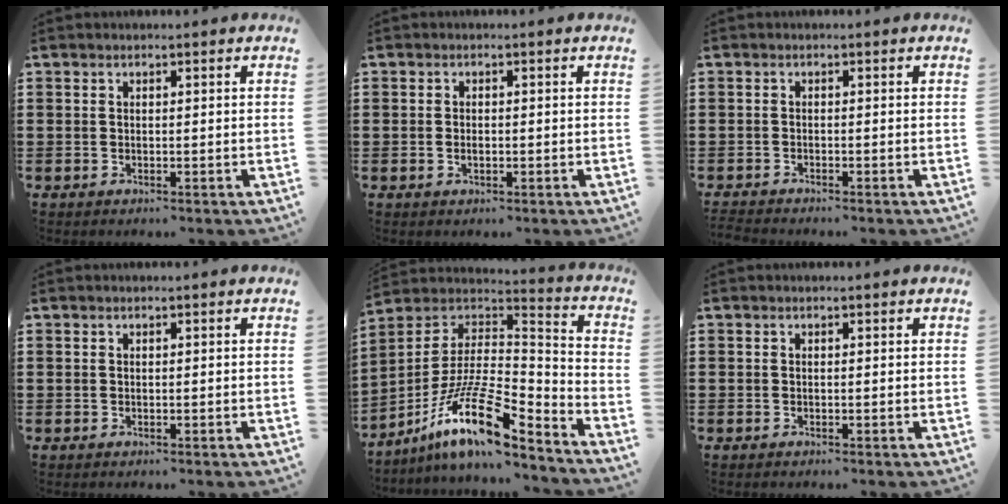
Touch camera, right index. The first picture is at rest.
{"total": 1.0, "force": [-0.3, 0.5, 0.8], "torque": [-0.017, -0.002, -0.005]}
{"total": 1.2, "force": [-1.2, 0.0, -0.2], "torque": [0.000, 0.002, -0.026]}
{"total": 0.0}
{"total": 16.3, "force": [-9.4, 4.8, 12.4], "torque": [-0.244, 0.013, -0.168]}
{"total": 0.0}